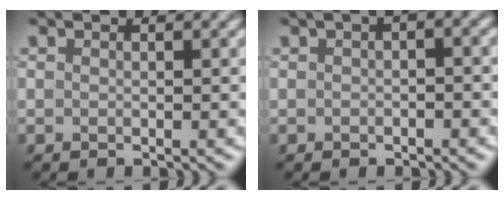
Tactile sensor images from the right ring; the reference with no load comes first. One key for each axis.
{"total": 2.0, "fx": 0.4, "fy": 0.6, "fz": 1.9, "tx": -0.023, "ty": 0.009, "tz": 0.002}